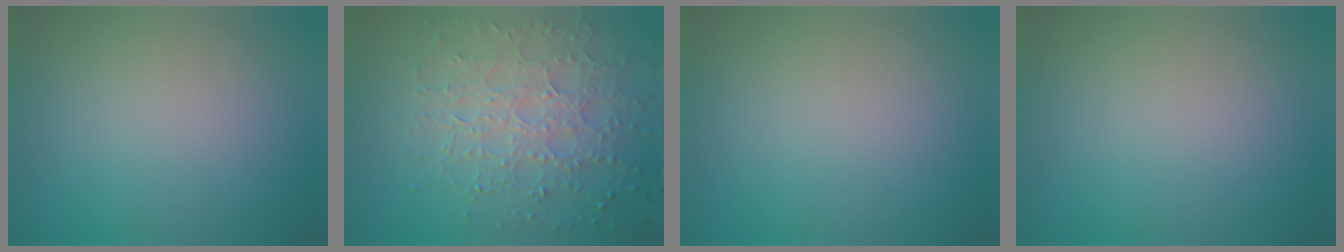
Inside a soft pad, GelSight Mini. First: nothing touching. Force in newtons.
{"total": 6.0, "press": 5.0, "slide": 3.3}
{"total": 0.0}
{"total": 0.0}